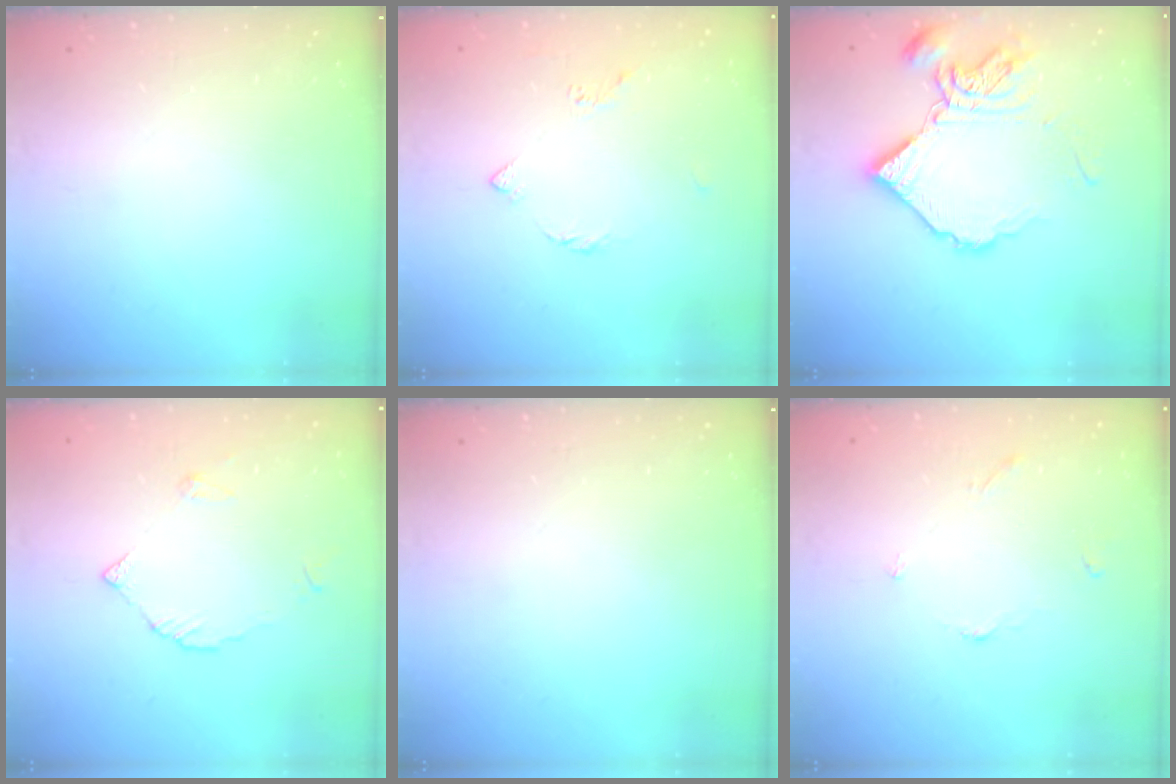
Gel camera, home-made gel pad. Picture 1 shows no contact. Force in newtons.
{"total": 3.7, "press": 3.7, "slide": 0.7}
{"total": 14.8, "press": 14.7, "slide": 1.5}
{"total": 3.7, "press": 3.7, "slide": 0.4}
{"total": 0.0}
{"total": 2.9, "press": 2.9, "slide": 0.5}